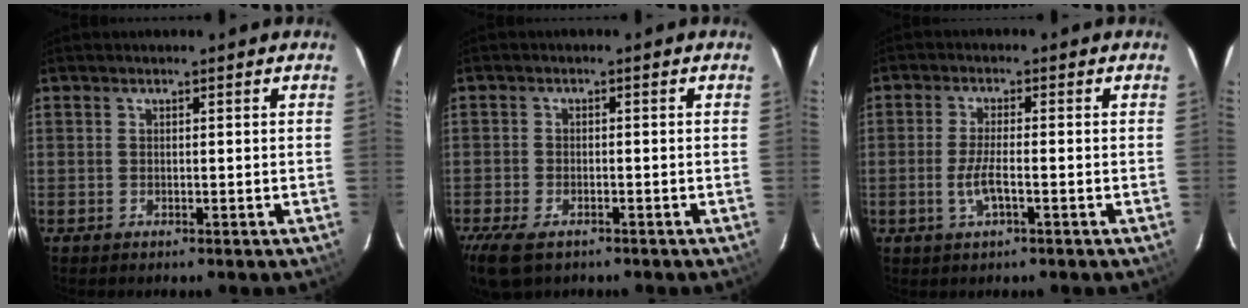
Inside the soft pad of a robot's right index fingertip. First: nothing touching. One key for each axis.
{"total": 7.4, "fx": -4.9, "fy": 3.7, "fz": 4.1, "tx": -0.105, "ty": -0.024, "tz": -0.091}
{"total": 4.1, "fx": -1.5, "fy": 0.8, "fz": 3.7, "tx": -0.078, "ty": -0.007, "tz": -0.029}